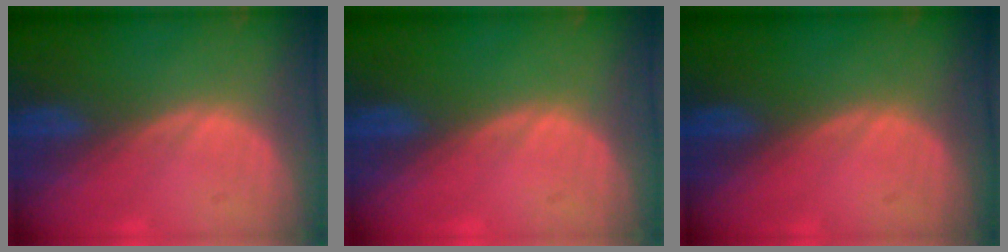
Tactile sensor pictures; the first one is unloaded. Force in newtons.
{"total": 0.0}
{"total": 0.0}